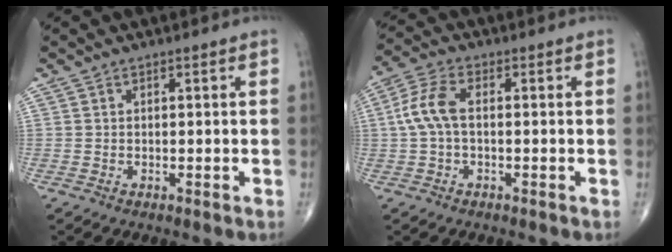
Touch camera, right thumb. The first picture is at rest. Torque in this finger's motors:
{"motor_torque": [-0.15, 0.63, 0.75, -0.04, 0.08]}